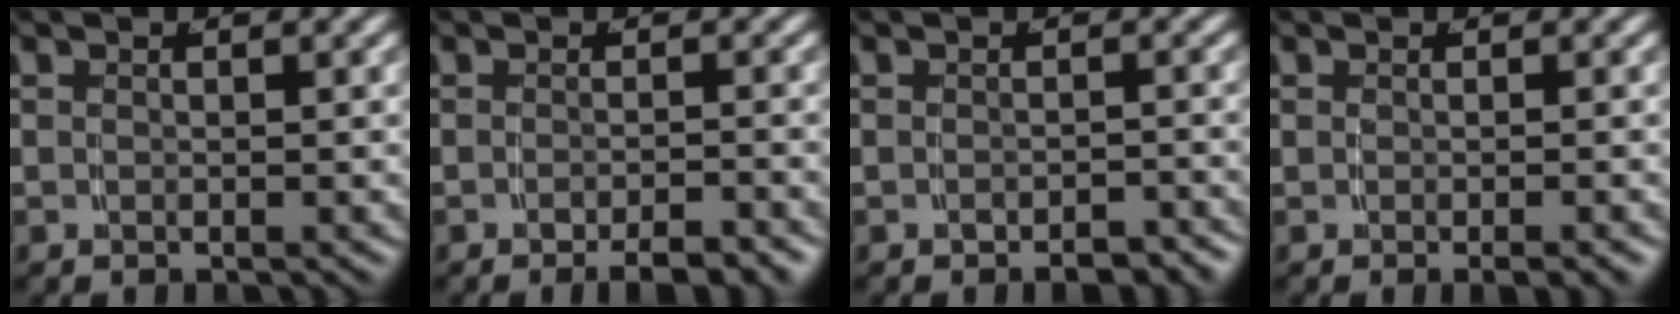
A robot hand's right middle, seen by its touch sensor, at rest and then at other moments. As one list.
[{"total": 2.7, "force": [-2.3, 0.0, 1.4], "torque": [-0.018, 0.000, -0.036]}, {"total": 2.1, "force": [-2.0, 0.3, 0.5], "torque": [-0.007, -0.003, -0.028]}, {"total": 1.2, "force": [-0.9, -0.2, 0.9], "torque": [-0.012, -0.001, -0.010]}]